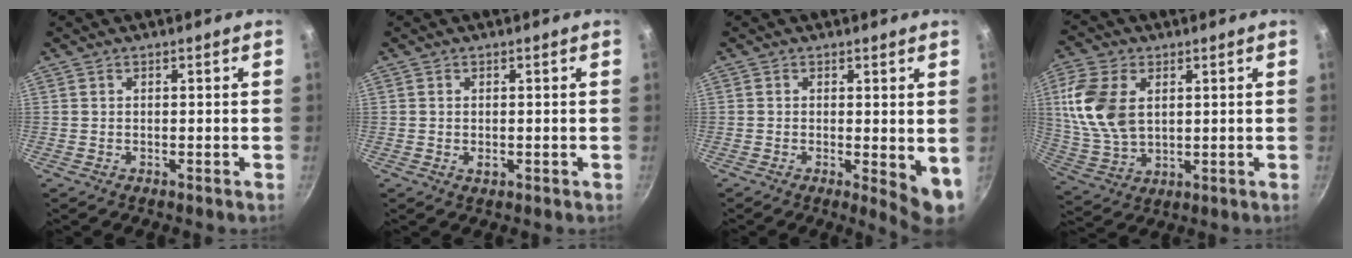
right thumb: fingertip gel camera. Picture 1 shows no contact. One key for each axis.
{"total": 1.4, "fx": -0.2, "fy": 0.9, "fz": 1.0, "tx": -0.015, "ty": -0.001, "tz": -0.002}
{"total": 6.1, "fx": -0.2, "fy": 2.1, "fz": 5.8, "tx": -0.072, "ty": -0.013, "tz": -0.001}
{"total": 12.9, "fx": 3.0, "fy": 8.2, "fz": 9.4, "tx": -0.185, "ty": -0.008, "tz": 0.065}